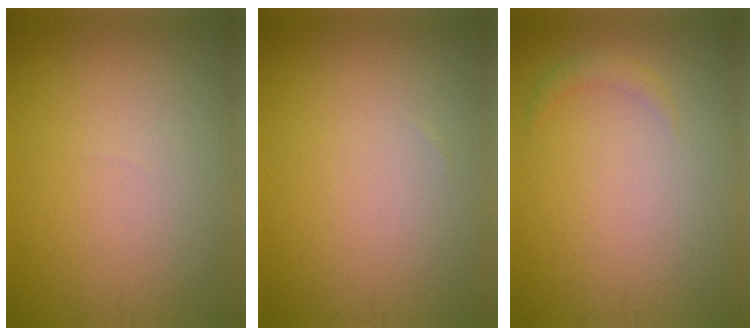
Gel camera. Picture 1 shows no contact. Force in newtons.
{"total": 0.0}
{"total": 1.0, "press": 1.0, "slide": 0.1}